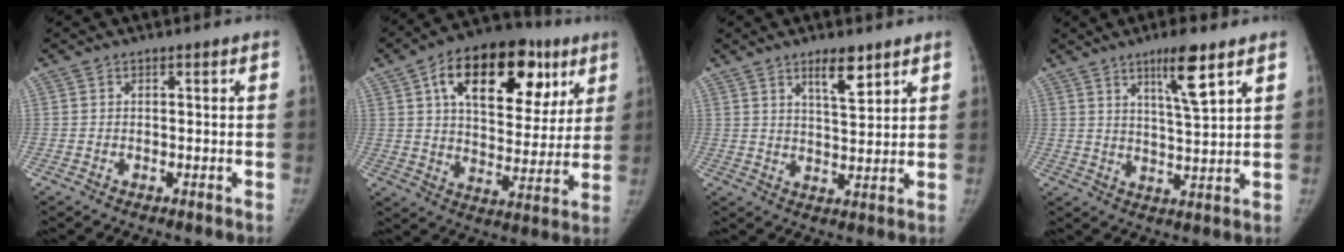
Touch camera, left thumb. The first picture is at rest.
{"total": 24.4, "force": [10.6, 13.5, 17.3], "torque": [-0.221, 0.006, 0.165]}
{"total": 6.1, "force": [4.0, 1.8, 4.2], "torque": [-0.055, -0.032, 0.068]}
{"total": 8.1, "force": [4.9, 0.8, 6.5], "torque": [-0.109, -0.033, 0.087]}